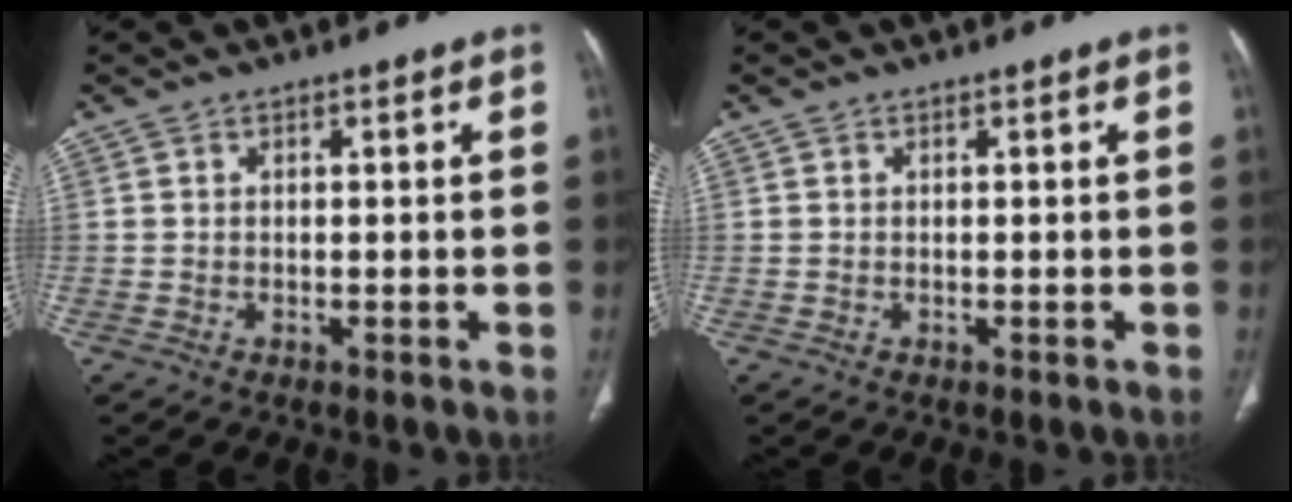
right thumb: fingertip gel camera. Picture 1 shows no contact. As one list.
[{"total": 0.0}]